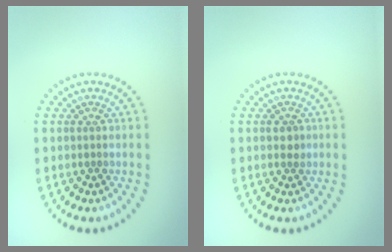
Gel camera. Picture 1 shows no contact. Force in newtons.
{"total": 1.0, "press": 1.0, "slide": 0.2}